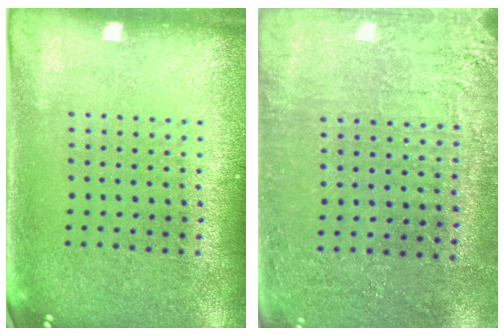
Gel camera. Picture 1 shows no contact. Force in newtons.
{"total": 2.9, "press": 2.9, "slide": 0.4}